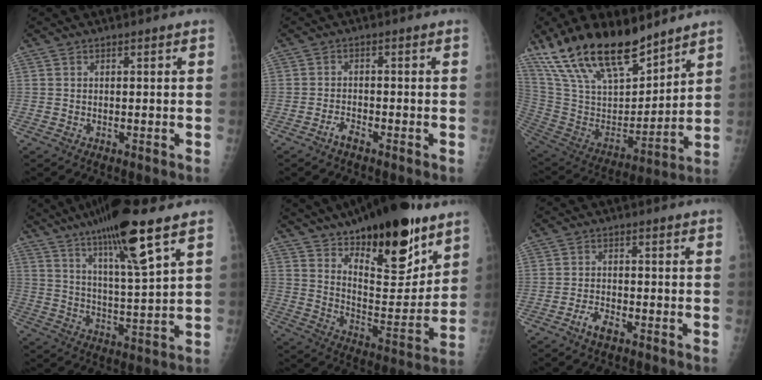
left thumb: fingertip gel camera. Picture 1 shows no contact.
{"total": 2.1, "force": [-1.7, 0.6, 1.1], "torque": [-0.026, 0.008, -0.035]}
{"total": 24.2, "force": [17.8, 9.1, 13.6], "torque": [-0.222, -0.066, 0.332]}
{"total": 16.1, "force": [9.8, 1.9, 12.6], "torque": [-0.208, -0.046, 0.165]}
{"total": 25.2, "force": [15.8, 10.1, 16.7], "torque": [-0.207, -0.074, 0.247]}
{"total": 3.3, "force": [-2.1, 1.4, 2.1], "torque": [-0.043, 0.013, -0.040]}